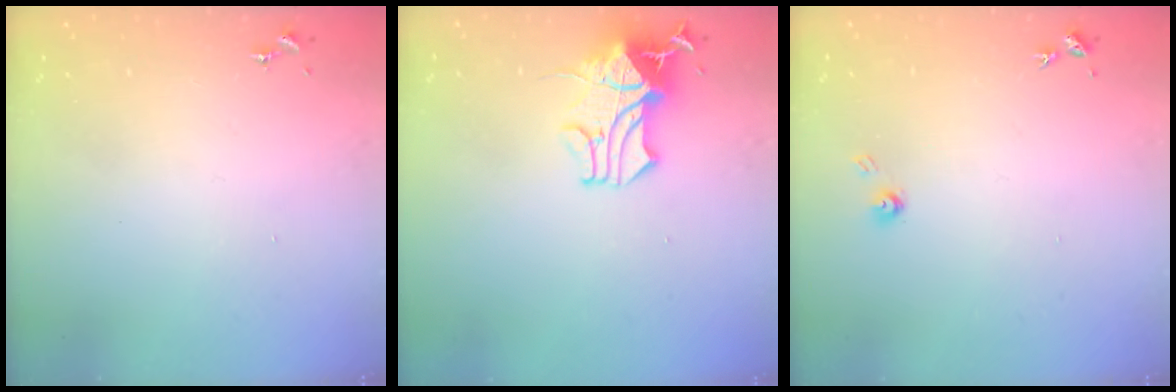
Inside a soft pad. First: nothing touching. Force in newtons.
{"total": 18.0, "press": 18.0, "slide": 0.2}
{"total": 3.8, "press": 3.7, "slide": 0.2}